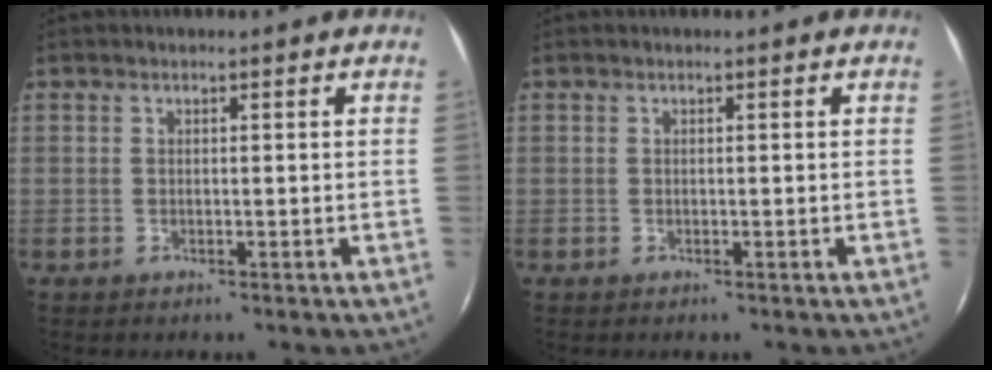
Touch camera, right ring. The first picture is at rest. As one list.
[{"total": 0.0}]